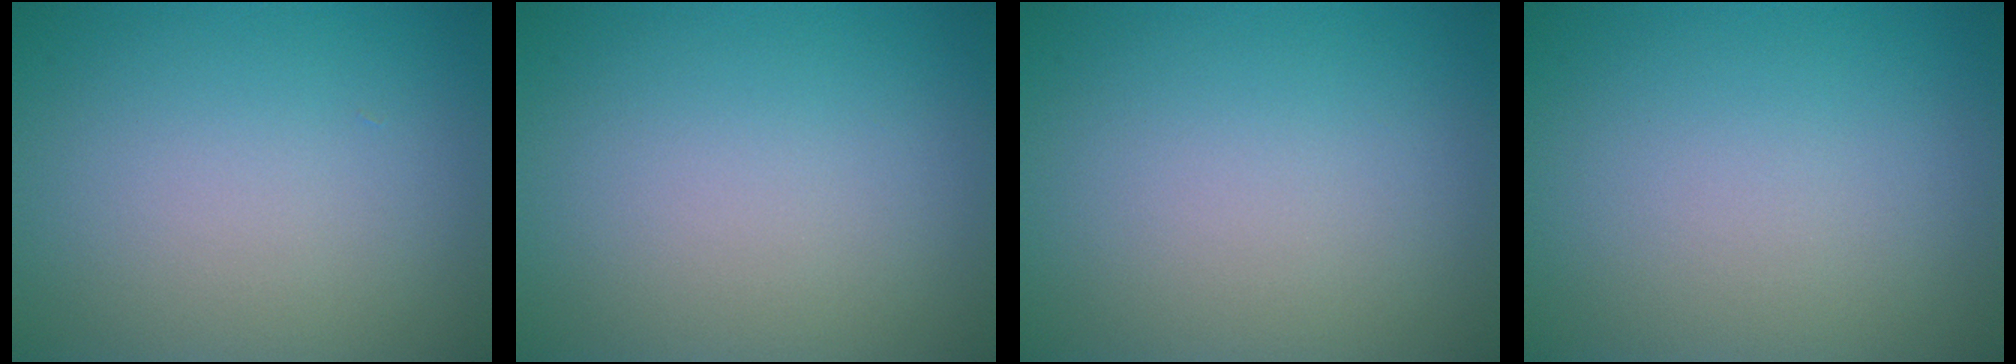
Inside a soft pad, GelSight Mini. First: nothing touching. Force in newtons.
{"total": 0.0}
{"total": 0.0}
{"total": 0.0}